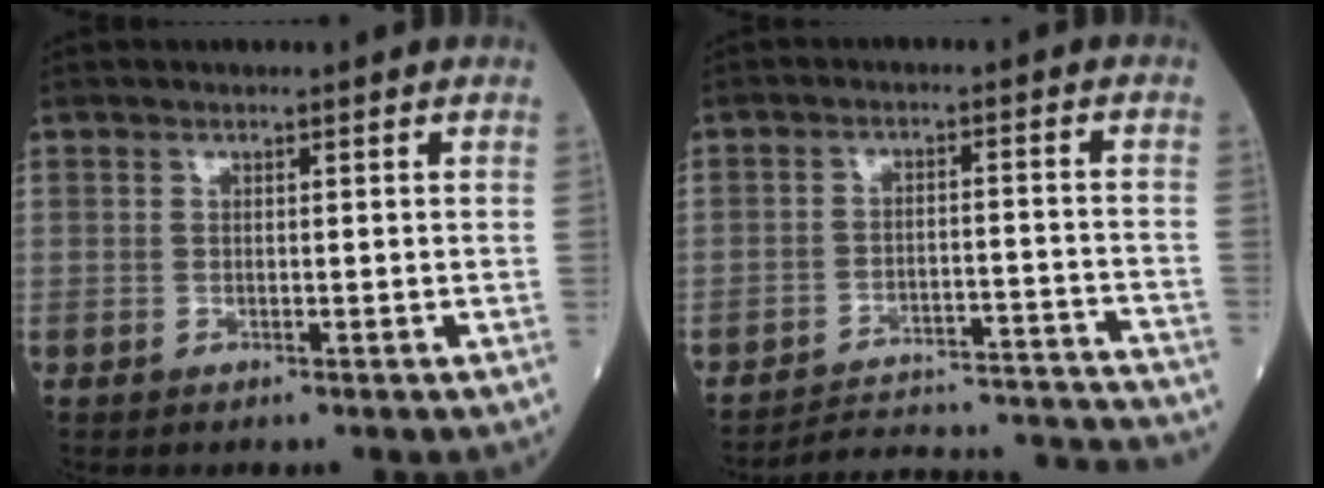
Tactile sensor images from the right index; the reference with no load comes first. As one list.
[{"total": 20.0, "force": [-19.8, -0.1, 3.2], "torque": [-0.034, 0.002, -0.260]}]